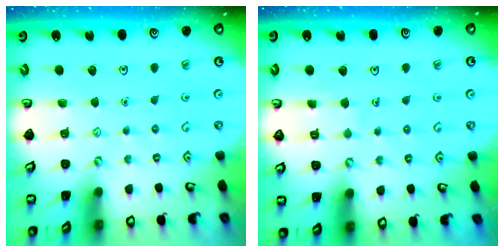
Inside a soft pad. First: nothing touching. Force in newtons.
{"total": 2.2, "press": 2.2, "slide": 0.1}